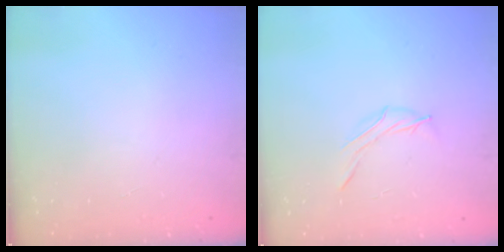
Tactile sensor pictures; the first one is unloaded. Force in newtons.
{"total": 4.3, "press": 4.1, "slide": 1.1}